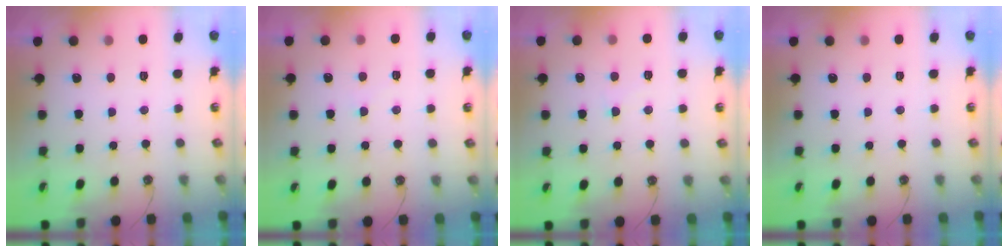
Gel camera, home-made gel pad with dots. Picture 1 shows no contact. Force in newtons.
{"total": 3.0, "press": 3.0, "slide": 0.5}
{"total": 1.6, "press": 1.4, "slide": 0.7}
{"total": 0.0}